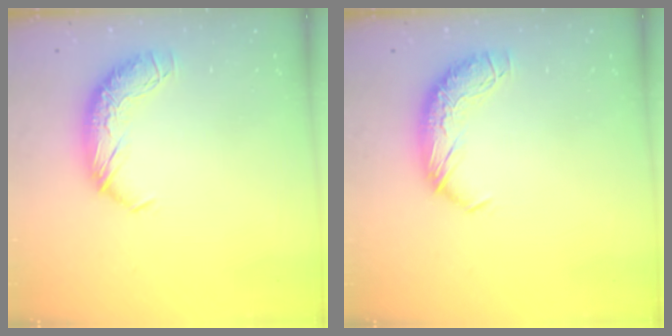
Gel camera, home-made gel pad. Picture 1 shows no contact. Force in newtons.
{"total": 0.0}